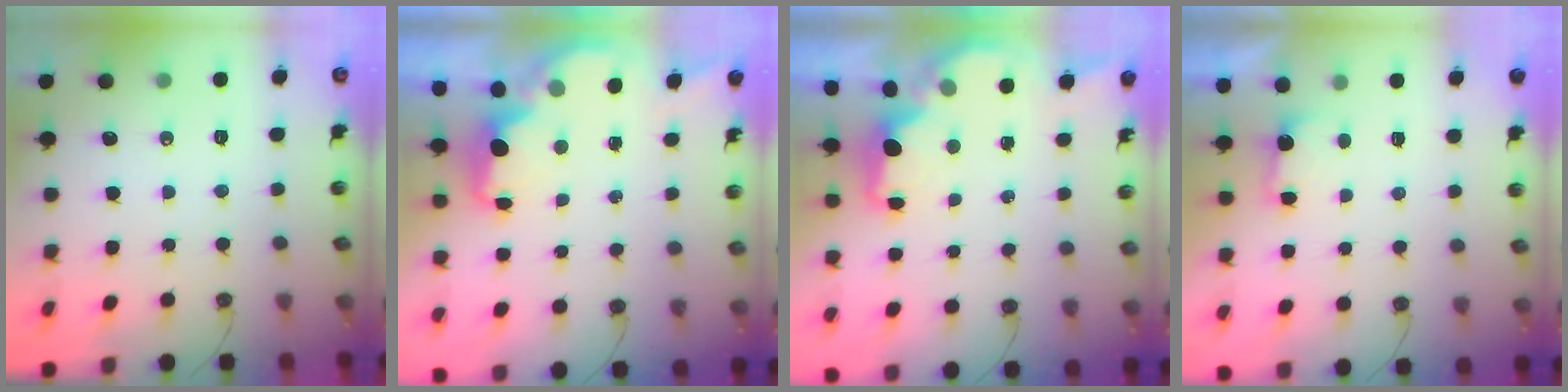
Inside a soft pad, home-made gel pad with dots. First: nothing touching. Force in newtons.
{"total": 2.2, "press": 2.0, "slide": 0.8}
{"total": 1.6, "press": 1.5, "slide": 0.6}
{"total": 2.1, "press": 1.9, "slide": 0.9}